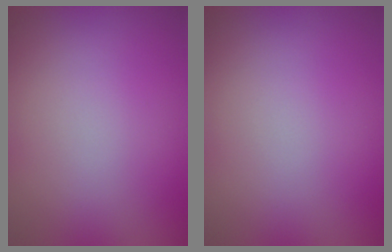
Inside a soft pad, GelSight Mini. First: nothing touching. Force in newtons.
{"total": 0.0}